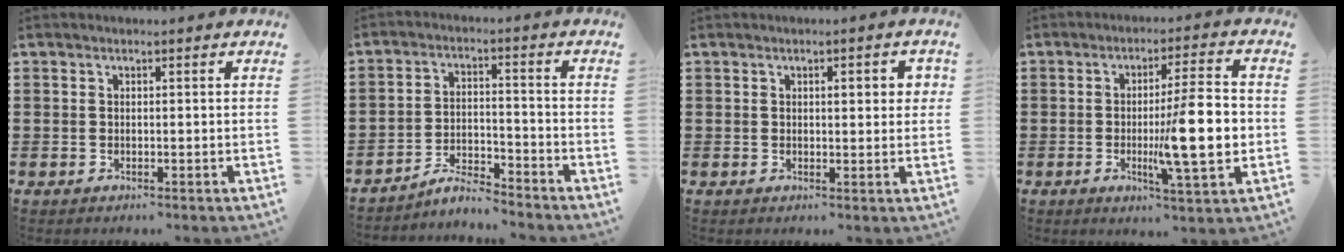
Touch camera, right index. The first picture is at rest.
{"total": 4.8, "force": [-4.6, 0.4, 1.3], "torque": [-0.031, 0.003, -0.094]}
{"total": 2.2, "force": [0.5, 0.6, 2.1], "torque": [-0.031, 0.004, 0.003]}
{"total": 13.1, "force": [-1.2, 2.3, 12.9], "torque": [-0.198, -0.011, -0.024]}